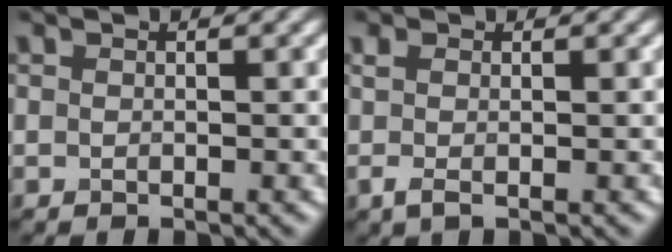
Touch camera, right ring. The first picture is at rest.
{"total": 1.6, "force": [0.1, 0.5, 1.5], "torque": [-0.032, 0.001, -0.002]}